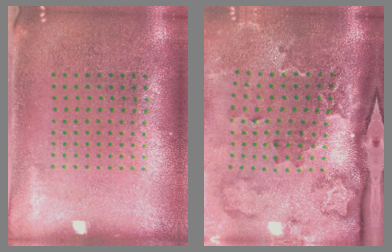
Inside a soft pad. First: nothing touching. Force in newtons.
{"total": 3.2, "press": 2.2, "slide": 2.4}